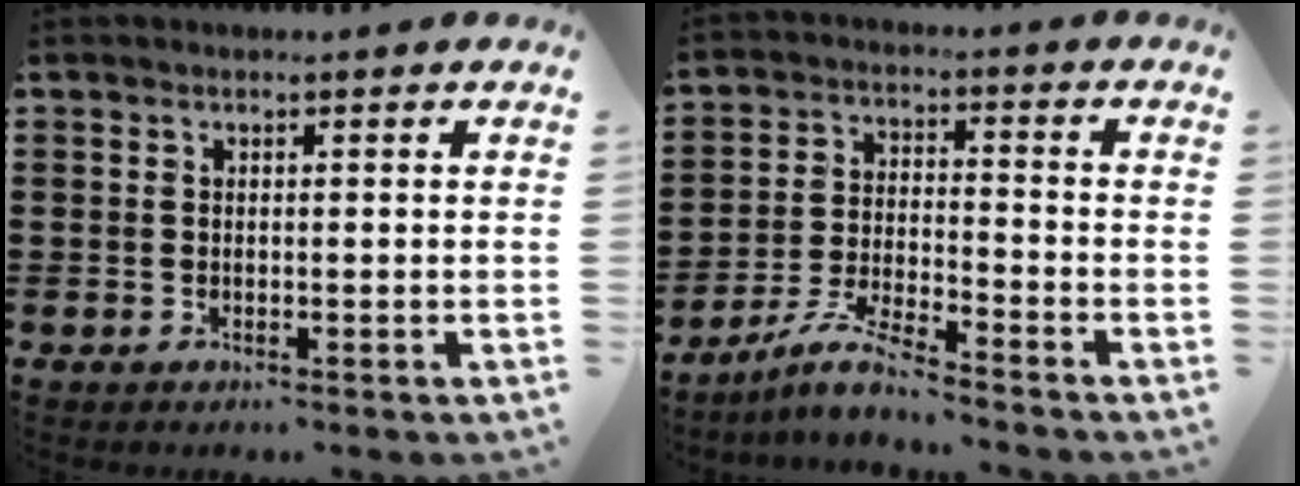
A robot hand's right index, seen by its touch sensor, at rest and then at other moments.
{"total": 6.2, "force": [-5.6, 0.1, 2.7], "torque": [-0.073, -0.010, -0.112]}